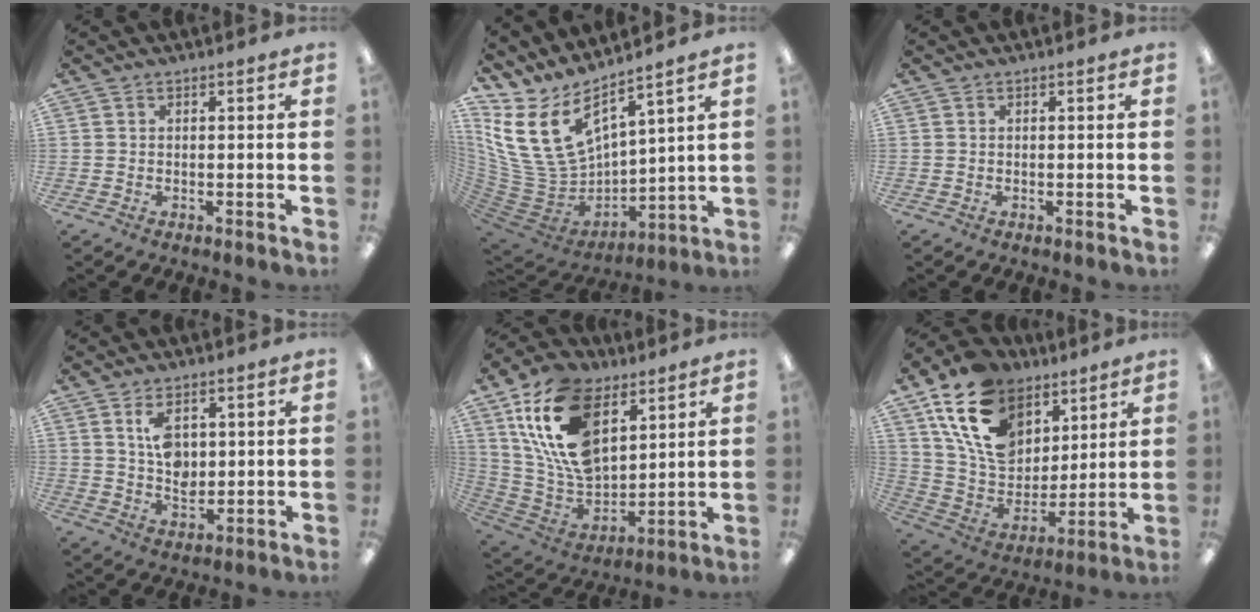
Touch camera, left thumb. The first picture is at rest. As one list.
[{"total": 16.9, "force": [8.3, 9.6, 11.2], "torque": [-0.261, -0.061, 0.158]}, {"total": 0.0}, {"total": 7.1, "force": [2.8, 4.5, 4.7], "torque": [-0.070, -0.004, 0.047]}, {"total": 23.0, "force": [10.1, 14.2, 15.1], "torque": [-0.318, -0.035, 0.180]}, {"total": 20.3, "force": [10.9, 13.7, 10.3], "torque": [-0.197, -0.042, 0.207]}]